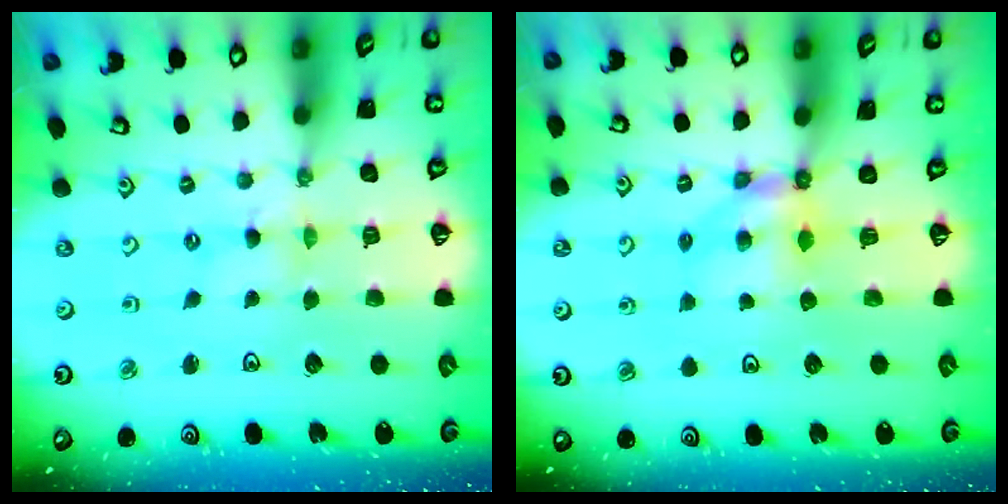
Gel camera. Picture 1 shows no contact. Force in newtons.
{"total": 6.2, "press": 6.2, "slide": 0.6}